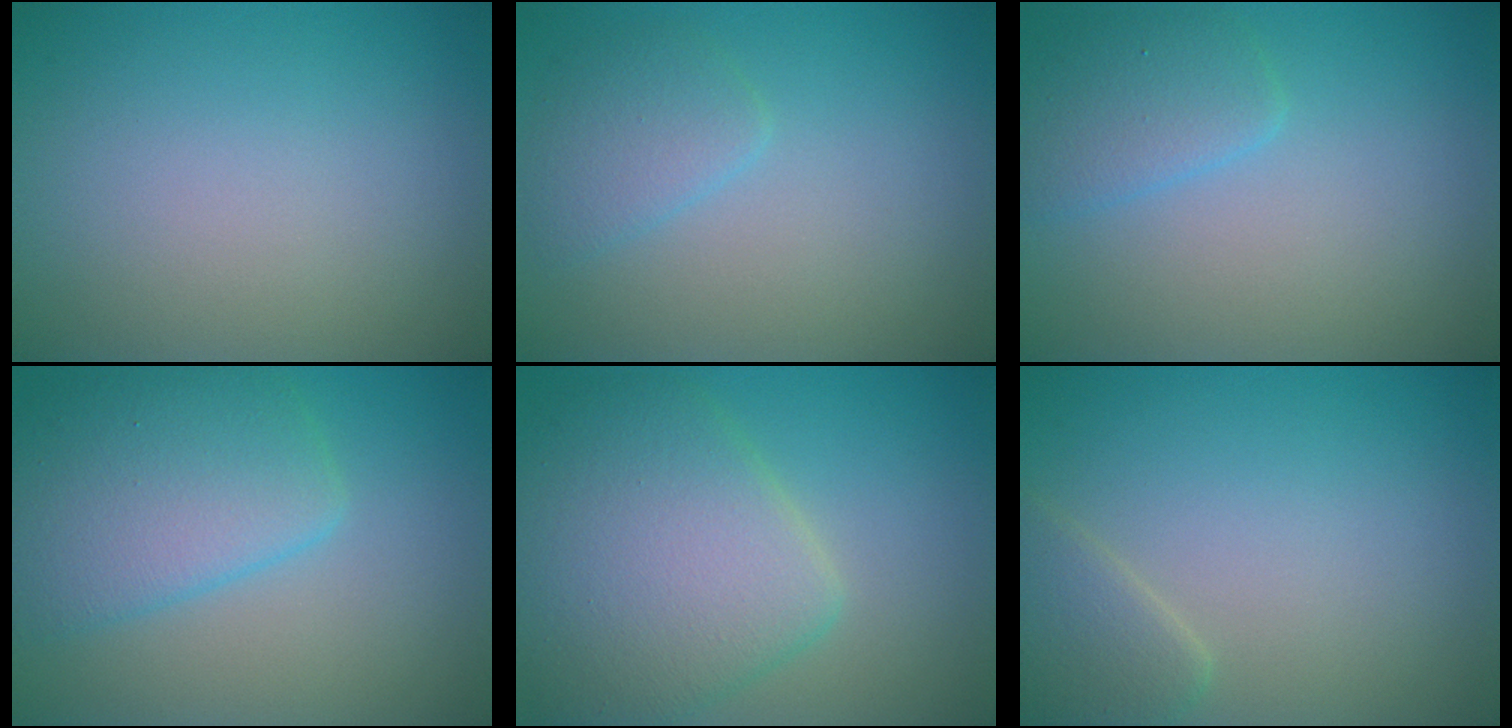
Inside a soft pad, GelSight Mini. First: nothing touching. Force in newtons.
{"total": 2.2, "press": 2.2, "slide": 0.1}
{"total": 2.6, "press": 2.6, "slide": 0.1}
{"total": 5.8, "press": 5.8, "slide": 0.2}
{"total": 7.7, "press": 7.7, "slide": 0.2}
{"total": 2.4, "press": 2.4, "slide": 0.1}